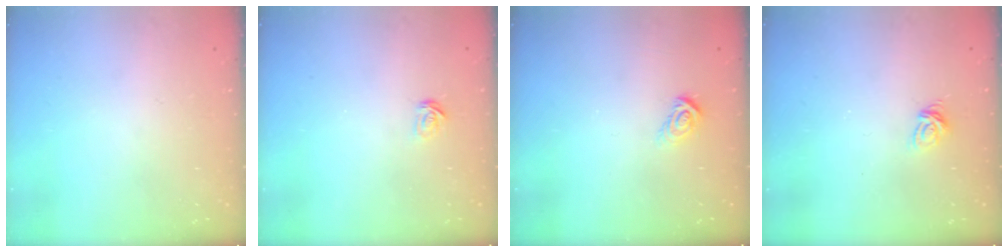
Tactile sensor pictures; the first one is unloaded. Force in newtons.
{"total": 2.1, "press": 2.1, "slide": 0.1}
{"total": 5.0, "press": 4.9, "slide": 0.3}
{"total": 5.6, "press": 5.6, "slide": 0.4}